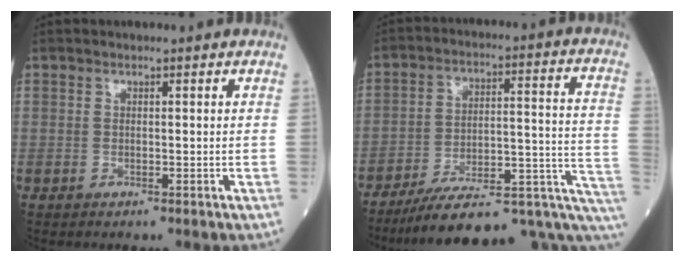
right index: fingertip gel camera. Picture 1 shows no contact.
{"total": 21.7, "force": [-16.1, 4.4, 13.9], "torque": [-0.141, 0.044, -0.232]}